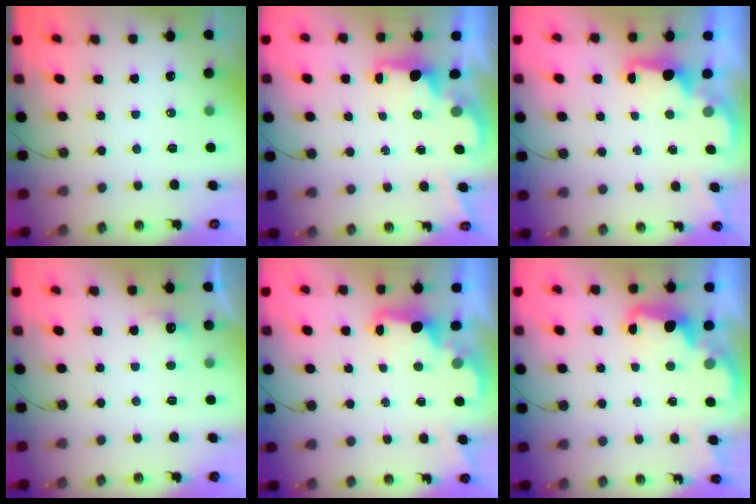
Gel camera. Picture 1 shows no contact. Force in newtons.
{"total": 1.7, "press": 1.6, "slide": 0.7}
{"total": 1.9, "press": 1.7, "slide": 0.8}
{"total": 5.1, "press": 4.9, "slide": 1.0}
{"total": 2.2, "press": 2.0, "slide": 0.8}
{"total": 2.6, "press": 2.5, "slide": 0.7}